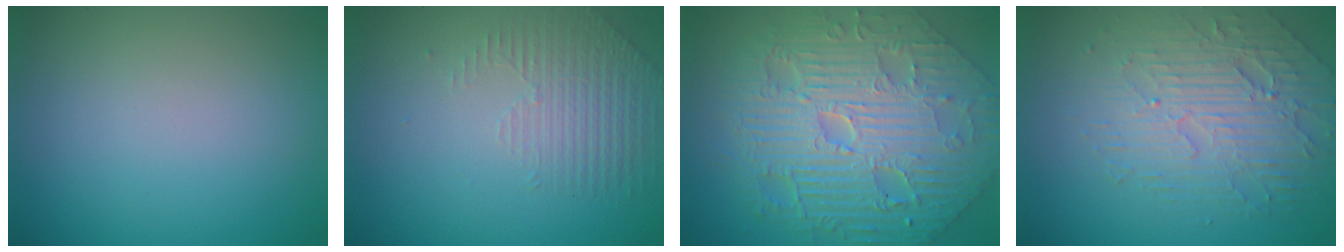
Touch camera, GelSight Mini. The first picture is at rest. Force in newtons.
{"total": 1.5, "press": 0.9, "slide": 1.2}
{"total": 11.5, "press": 7.9, "slide": 8.4}
{"total": 4.6, "press": 3.9, "slide": 2.3}